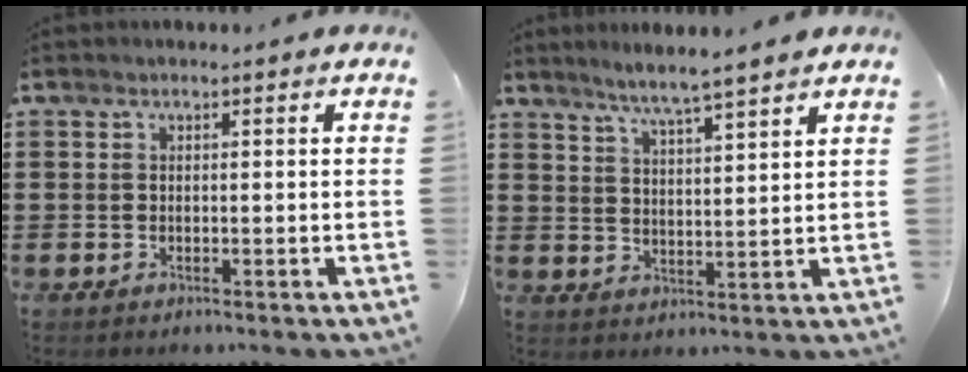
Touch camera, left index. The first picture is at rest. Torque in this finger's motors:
{"motor_torque": [0.66, 0.32, 0.44, 0.07]}